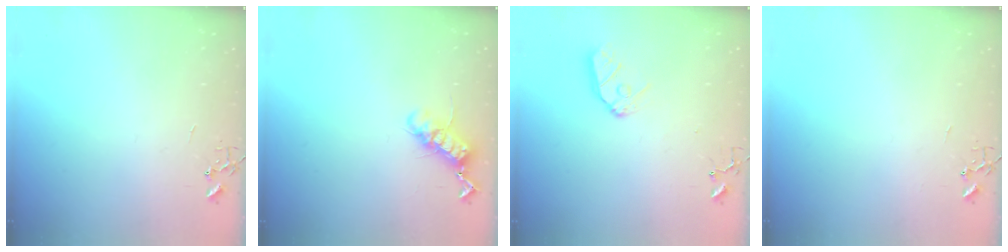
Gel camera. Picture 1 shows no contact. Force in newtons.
{"total": 11.7, "press": 11.7, "slide": 0.9}
{"total": 9.7, "press": 9.7, "slide": 0.9}
{"total": 0.0}